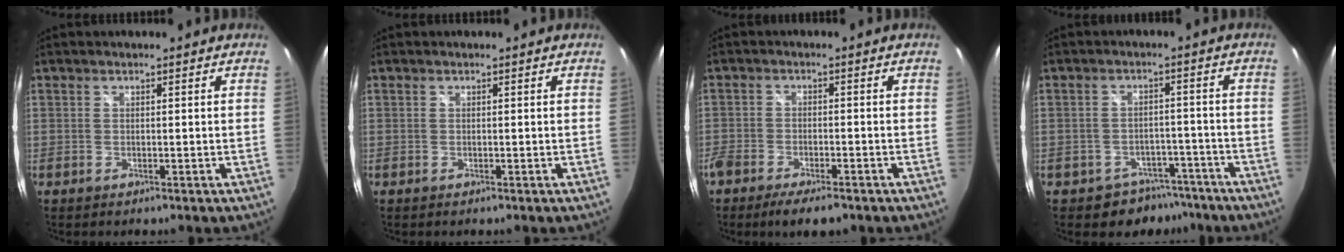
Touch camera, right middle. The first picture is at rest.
{"total": 0.0}
{"total": 7.6, "force": [-5.9, 2.1, 4.3], "torque": [-0.107, -0.019, -0.105]}
{"total": 7.1, "force": [-5.4, 4.5, 0.9], "torque": [-0.018, 0.021, -0.064]}